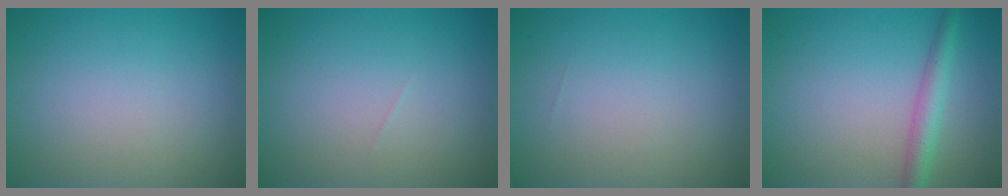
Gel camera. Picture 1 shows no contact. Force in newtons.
{"total": 0.0}
{"total": 0.0}
{"total": 3.0, "press": 3.0, "slide": 0.1}